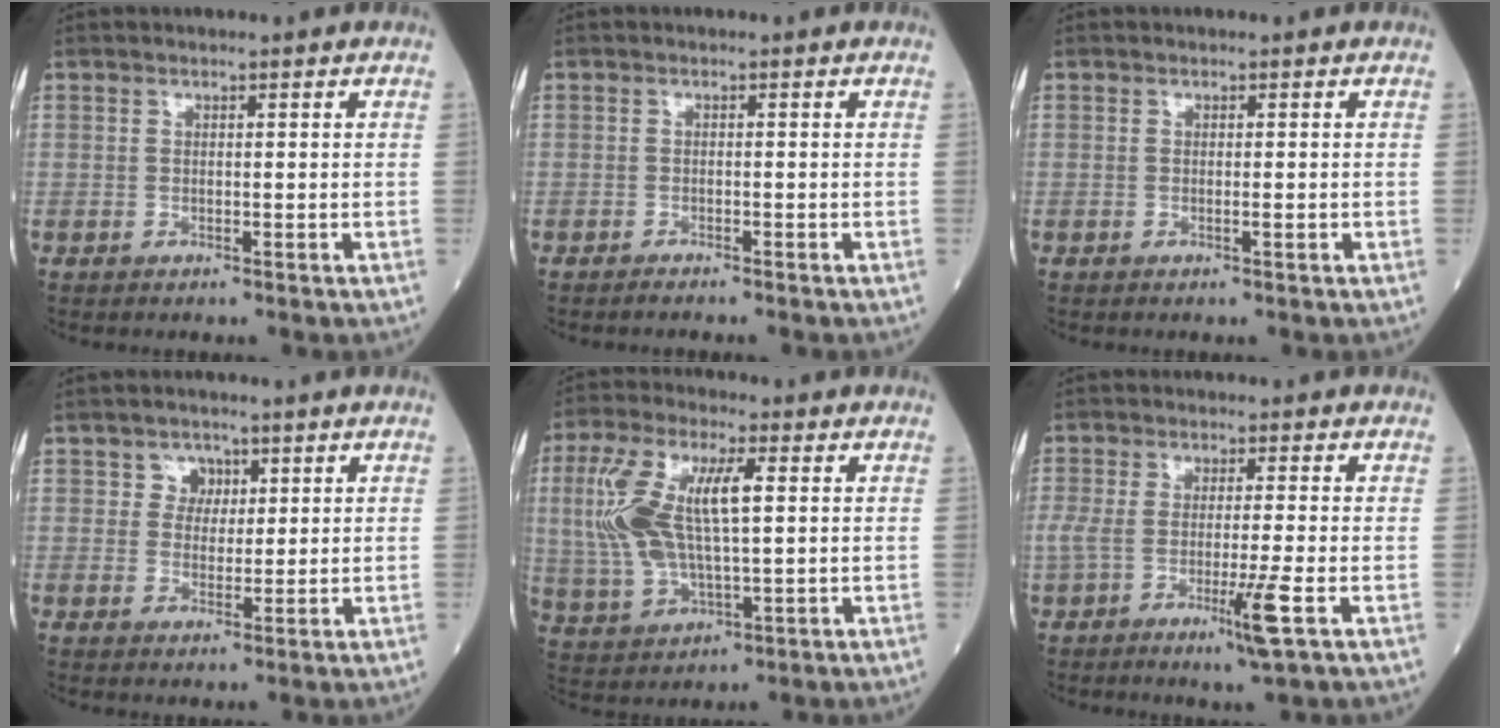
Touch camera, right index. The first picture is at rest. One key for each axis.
{"total": 1.1, "fx": -1.1, "fy": -0.1, "fz": 0.3, "tx": -0.007, "ty": -0.001, "tz": -0.016}
{"total": 0.8, "fx": -0.2, "fy": 0.0, "fz": 0.8, "tx": -0.016, "ty": -0.002, "tz": -0.001}
{"total": 3.1, "fx": 1.4, "fy": 2.7, "fz": 0.7, "tx": -0.003, "ty": 0.002, "tz": 0.018}
{"total": 13.4, "fx": 2.3, "fy": 4.4, "fz": 12.5, "tx": -0.281, "ty": 0.019, "tz": 0.047}
{"total": 6.2, "fx": -2.4, "fy": -0.4, "fz": 5.7, "tx": -0.110, "ty": -0.015, "tz": -0.041}